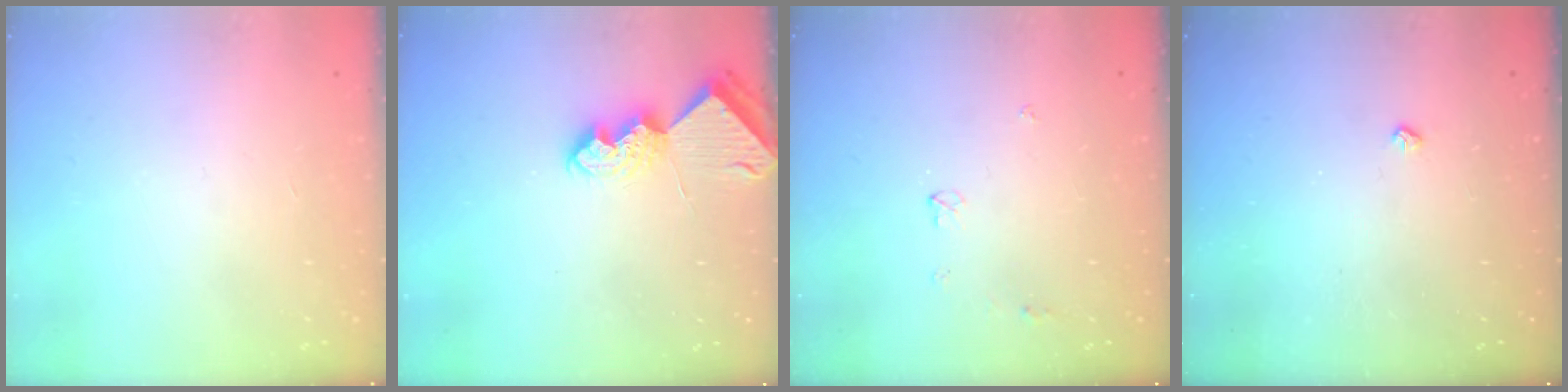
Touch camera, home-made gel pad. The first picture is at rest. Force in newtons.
{"total": 7.1, "press": 7.0, "slide": 0.4}
{"total": 3.1, "press": 3.1, "slide": 0.6}
{"total": 2.6, "press": 2.5, "slide": 0.5}